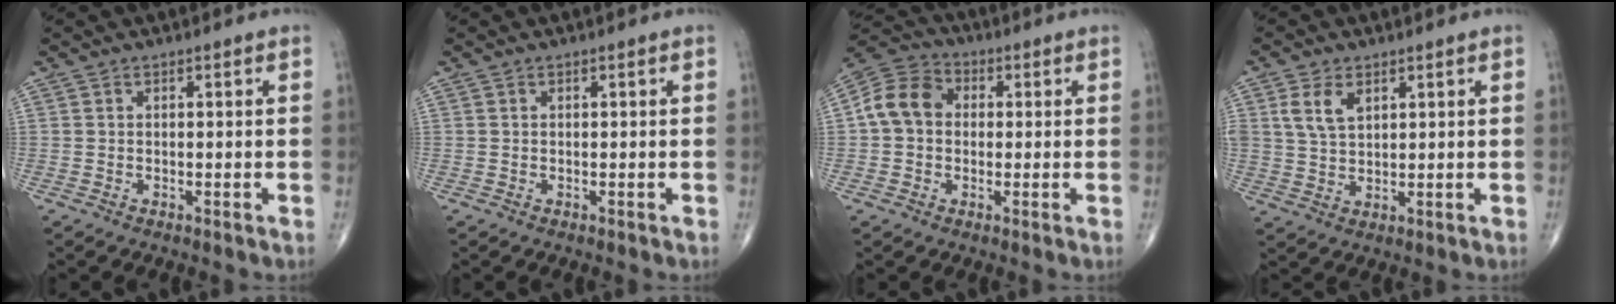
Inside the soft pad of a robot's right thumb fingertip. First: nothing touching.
{"total": 0.0}
{"total": 9.3, "force": [0.5, 7.5, 5.5], "torque": [-0.094, 0.028, -0.004]}
{"total": 5.5, "force": [2.4, 3.2, 3.8], "torque": [-0.068, -0.007, 0.053]}